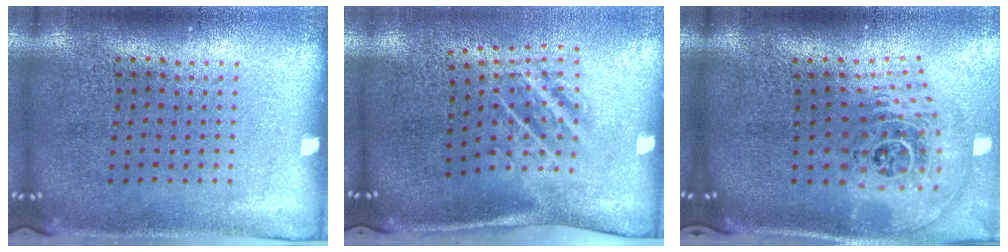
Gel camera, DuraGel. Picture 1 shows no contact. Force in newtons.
{"total": 1.9, "press": 1.2, "slide": 1.5}
{"total": 2.5, "press": 1.7, "slide": 1.8}